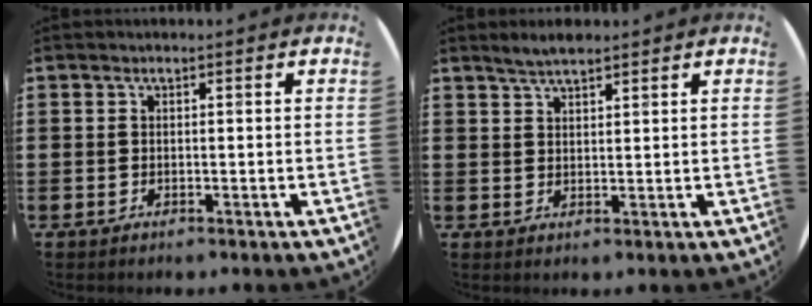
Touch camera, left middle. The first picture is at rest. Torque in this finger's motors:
{"motor_torque": [0.18, -0.17, 0.04, 0.02]}